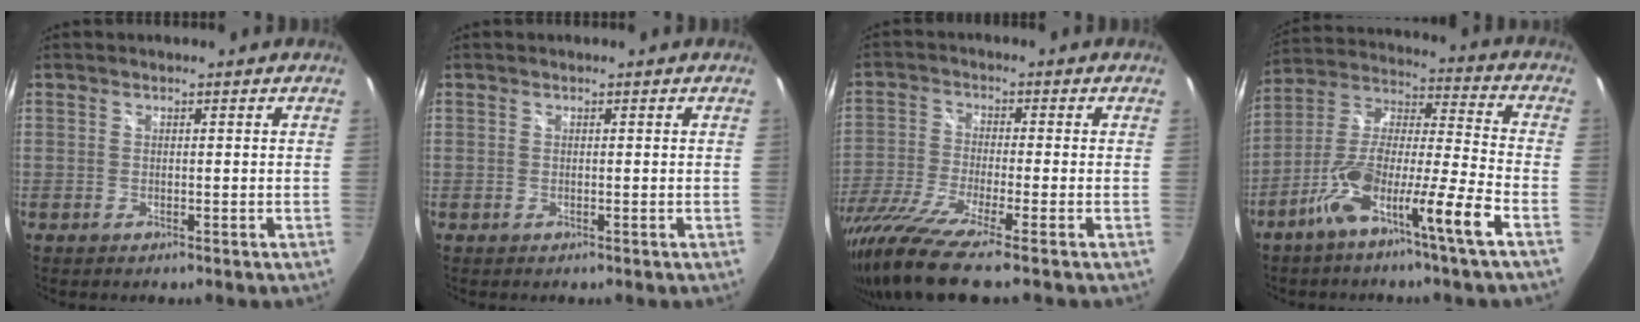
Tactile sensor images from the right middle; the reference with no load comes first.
{"total": 0.0}
{"total": 11.9, "force": [-9.4, -0.4, 7.2], "torque": [-0.164, -0.038, -0.182]}
{"total": 14.4, "force": [-8.5, -0.4, 11.7], "torque": [-0.210, -0.006, -0.158]}